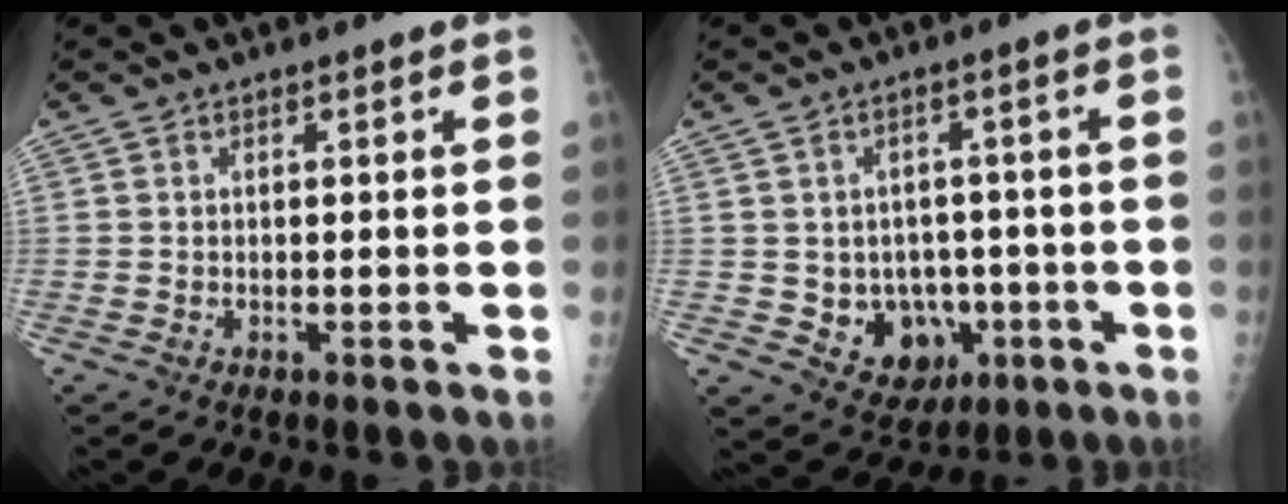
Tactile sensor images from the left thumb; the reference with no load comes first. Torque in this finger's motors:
{"motor_torque": [-0.33, 0.42, 0.18, -0.09, 0.00]}